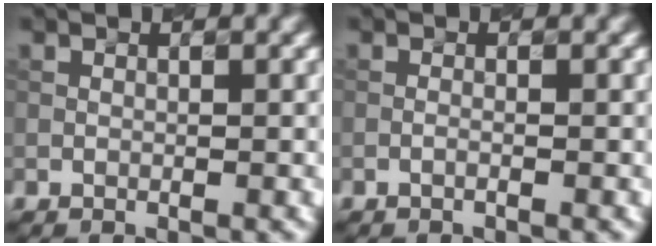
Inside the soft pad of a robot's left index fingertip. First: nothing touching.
{"total": 0.5, "force": [-0.3, 0.2, 0.4], "torque": [-0.005, 0.001, -0.009]}